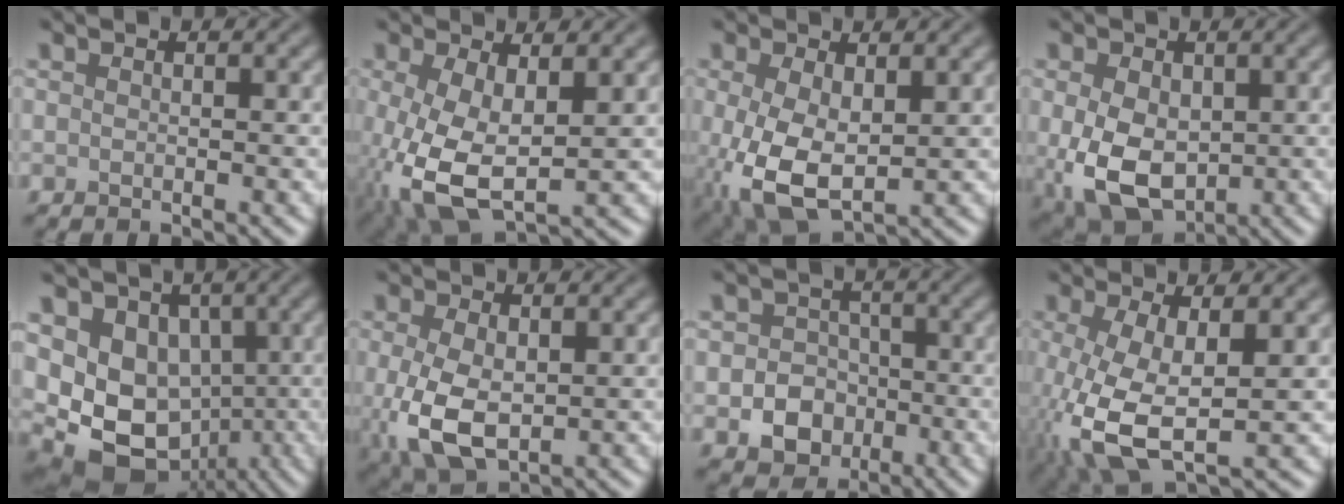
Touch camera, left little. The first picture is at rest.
{"total": 7.5, "force": [-1.1, 3.6, 6.5], "torque": [-0.161, -0.016, -0.016]}
{"total": 6.9, "force": [-0.9, 3.8, 5.7], "torque": [-0.143, -0.018, -0.011]}
{"total": 7.5, "force": [-0.9, 5.0, 5.6], "torque": [-0.128, -0.019, -0.007]}
{"total": 11.2, "force": [-0.8, 9.0, 6.6], "torque": [-0.097, -0.004, -0.028]}
{"total": 6.3, "force": [-0.7, 3.5, 5.2], "torque": [-0.125, -0.014, -0.006]}
{"total": 5.1, "force": [-1.7, 4.3, 2.1], "torque": [-0.008, -0.003, -0.045]}
{"total": 8.0, "force": [-1.3, 3.3, 7.2], "torque": [-0.173, -0.015, -0.024]}